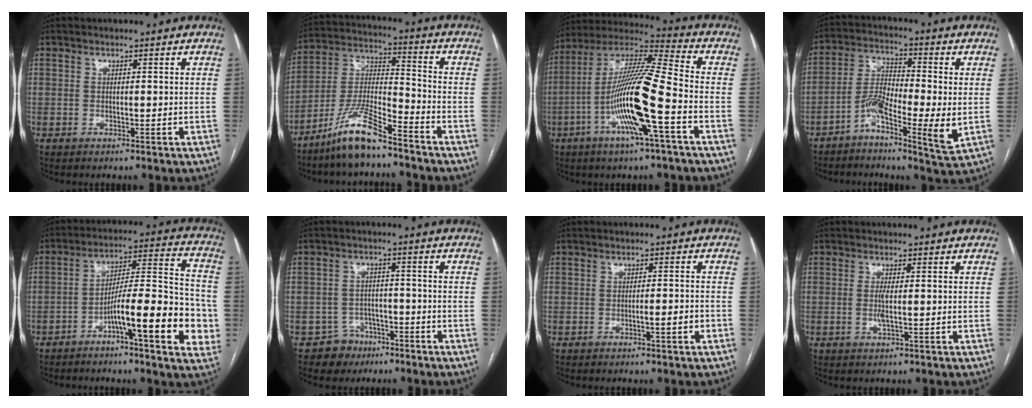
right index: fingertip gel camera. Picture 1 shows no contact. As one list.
[{"total": 11.2, "force": [-8.6, 1.4, 7.1], "torque": [-0.149, -0.008, -0.167]}, {"total": 17.3, "force": [-5.2, 0.4, 16.5], "torque": [-0.325, -0.002, -0.104]}, {"total": 10.0, "force": [-3.2, 1.7, 9.3], "torque": [-0.181, 0.004, -0.063]}, {"total": 16.6, "force": [-5.9, 2.5, 15.4], "torque": [-0.226, 0.018, -0.089]}, {"total": 4.7, "force": [-3.0, 3.6, -0.2], "torque": [0.013, 0.013, -0.044]}, {"total": 2.3, "force": [-1.1, 0.0, 2.0], "torque": [-0.030, 0.000, -0.019]}, {"total": 1.8, "force": [-0.2, 0.1, 1.8], "torque": [-0.041, -0.003, -0.003]}]